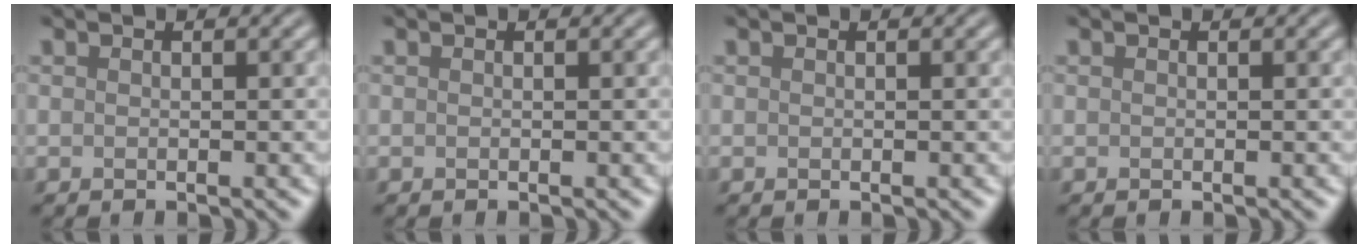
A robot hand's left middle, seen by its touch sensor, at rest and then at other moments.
{"total": 0.0}
{"total": 0.0}
{"total": 0.0}